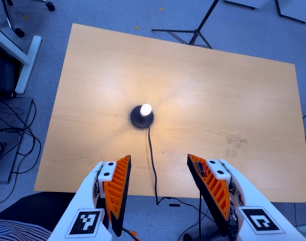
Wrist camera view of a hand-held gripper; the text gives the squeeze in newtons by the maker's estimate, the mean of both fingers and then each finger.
{"total": 0.0}